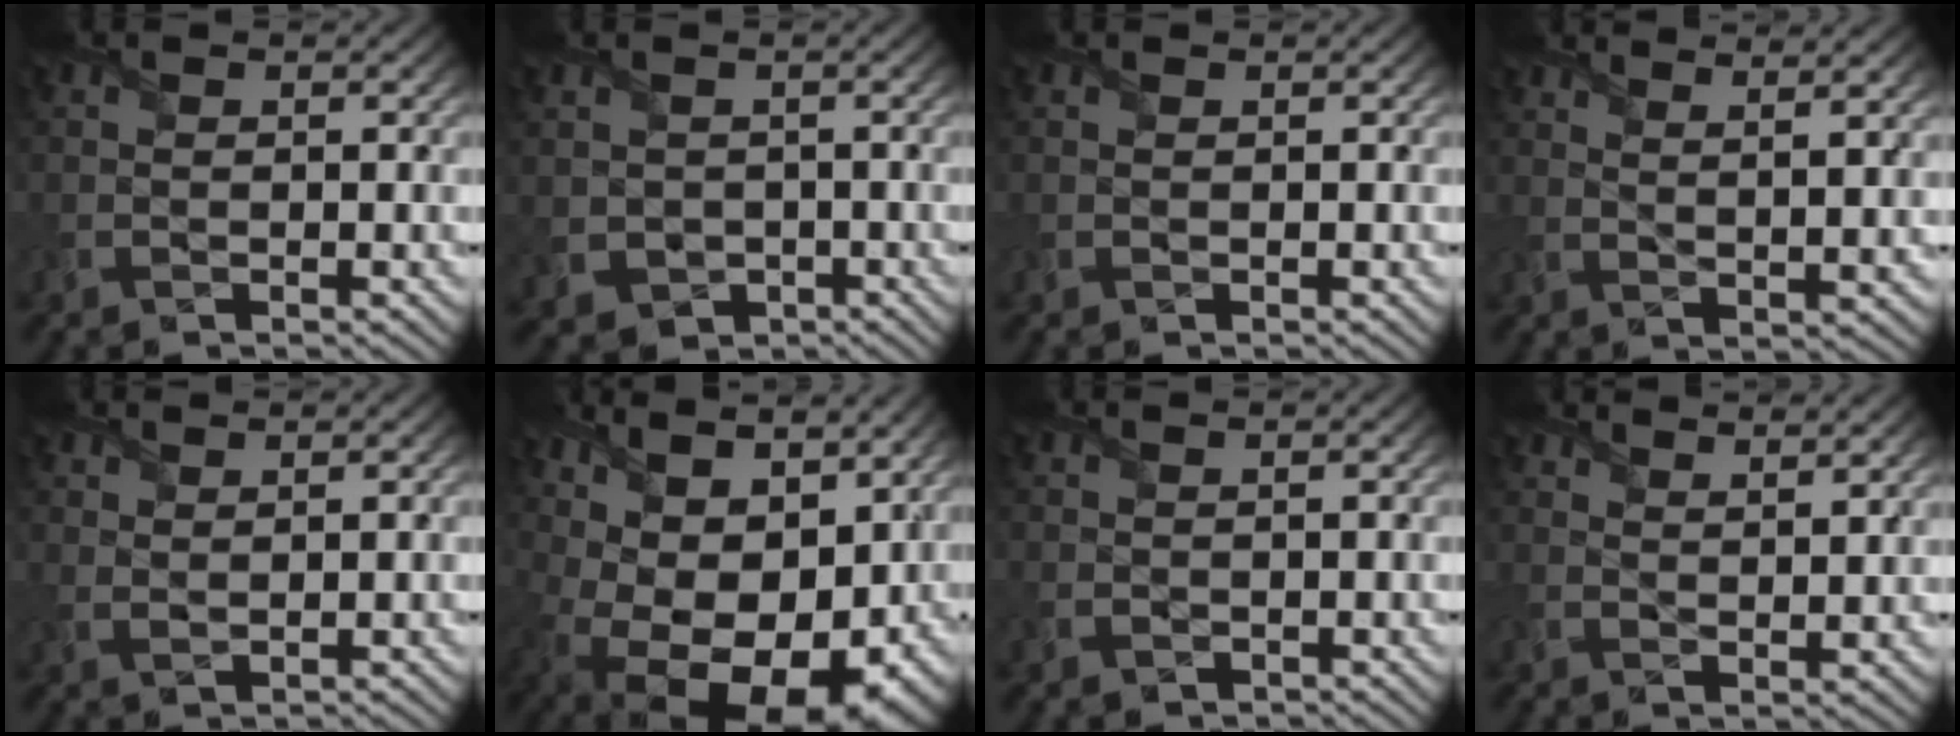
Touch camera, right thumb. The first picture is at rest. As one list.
[{"total": 2.3, "force": [-0.3, 2.2, 0.4], "torque": [-0.037, -0.012, -0.010]}, {"total": 0.0}, {"total": 5.5, "force": [4.5, 0.2, 3.1], "torque": [-0.046, -0.003, 0.068]}, {"total": 1.8, "force": [1.6, 0.5, 0.6], "torque": [-0.019, -0.002, 0.036]}, {"total": 18.0, "force": [2.1, 11.8, 13.5], "torque": [-0.218, 0.018, 0.065]}, {"total": 0.6, "force": [0.3, 0.5, 0.1], "torque": [-0.011, -0.002, 0.007]}, {"total": 5.3, "force": [4.7, 0.8, 2.2], "torque": [-0.039, -0.008, 0.080]}]